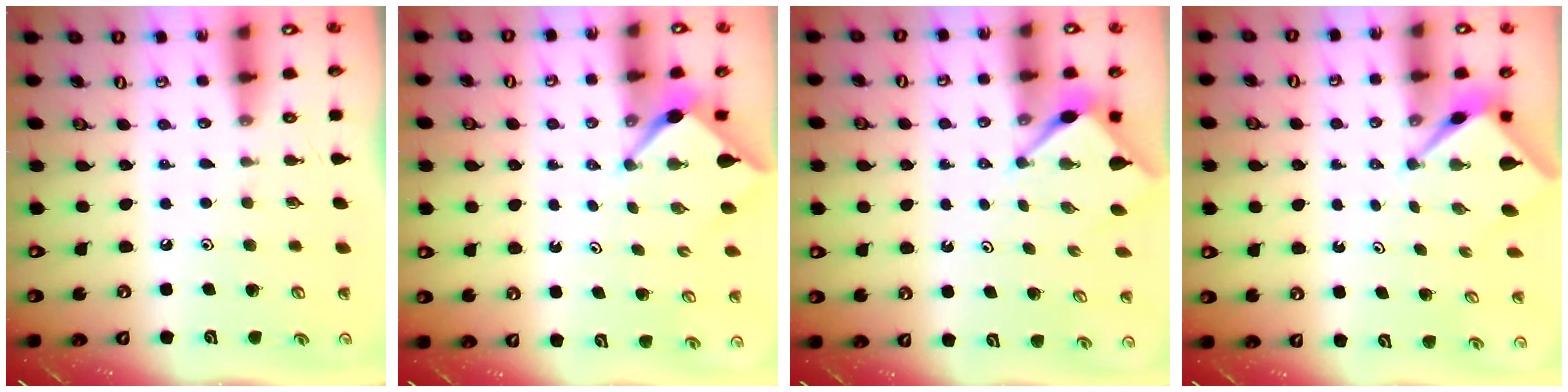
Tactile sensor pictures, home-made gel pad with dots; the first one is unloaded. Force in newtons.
{"total": 2.7, "press": 2.6, "slide": 0.3}
{"total": 3.0, "press": 3.0, "slide": 0.3}
{"total": 2.6, "press": 2.6, "slide": 0.1}